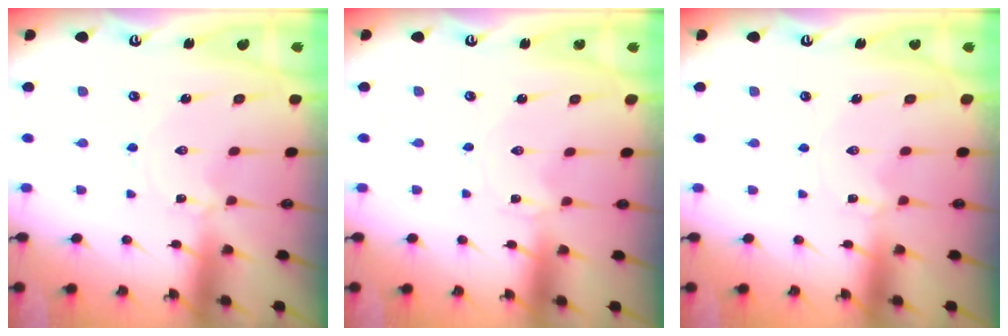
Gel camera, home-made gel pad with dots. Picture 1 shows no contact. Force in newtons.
{"total": 0.0}
{"total": 0.7, "press": 0.6, "slide": 0.3}